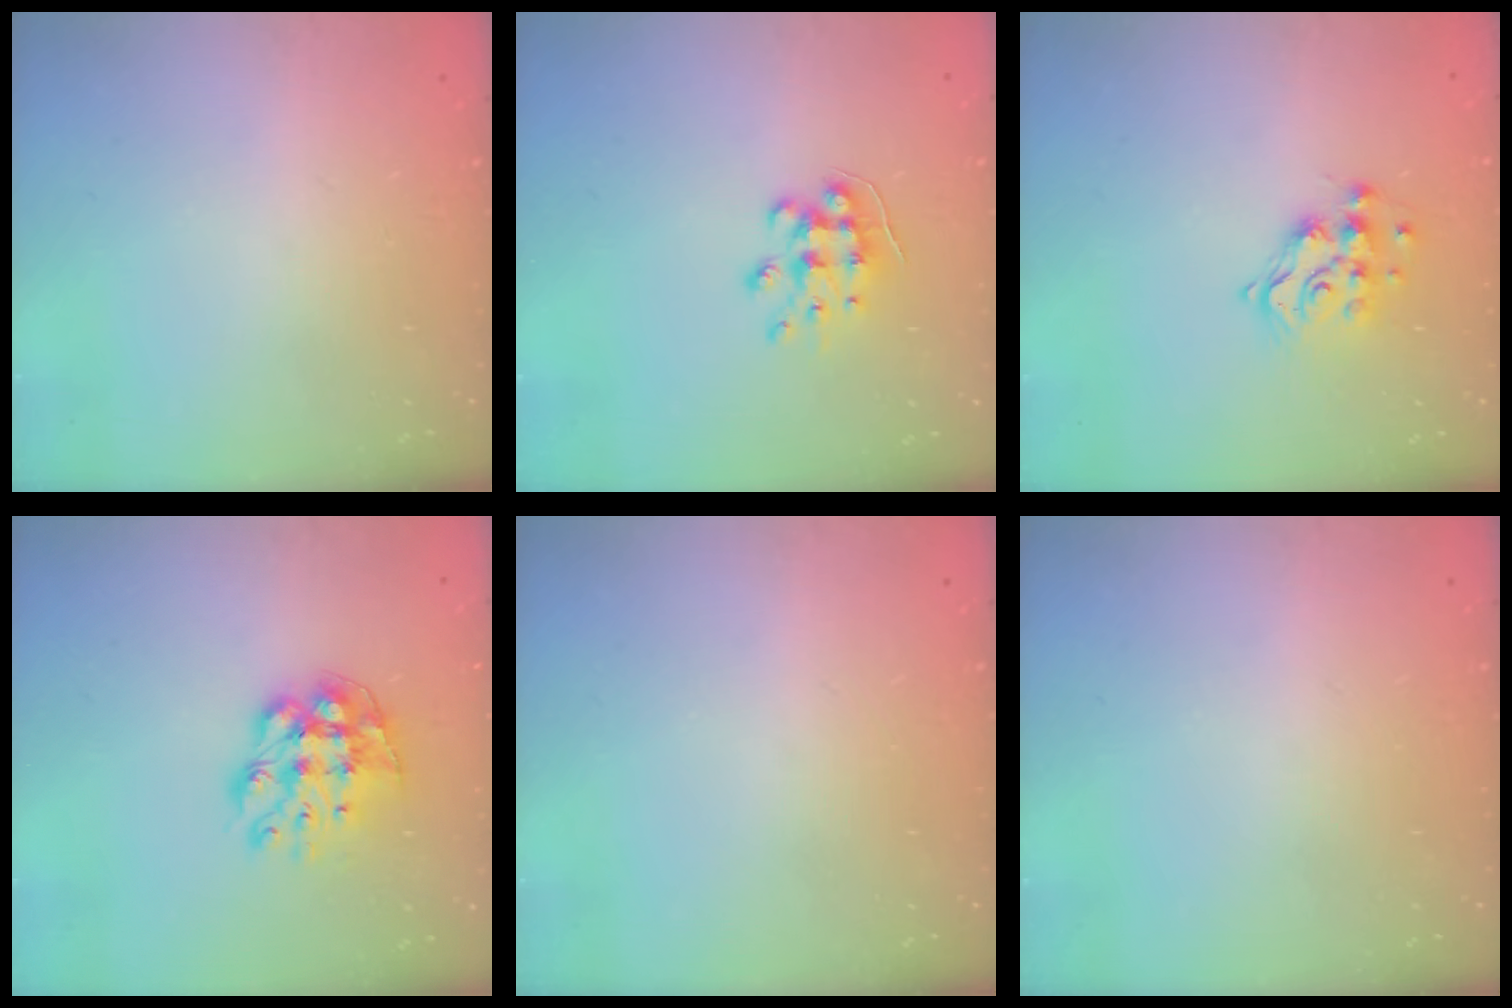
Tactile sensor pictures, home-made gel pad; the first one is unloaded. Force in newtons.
{"total": 8.2, "press": 8.2, "slide": 0.7}
{"total": 11.1, "press": 11.0, "slide": 0.9}
{"total": 10.1, "press": 10.0, "slide": 0.8}
{"total": 0.0}
{"total": 0.0}